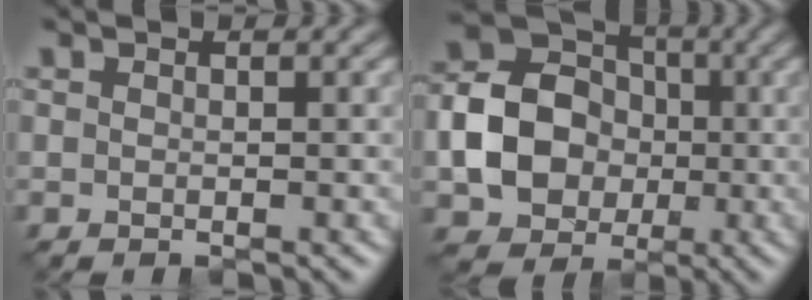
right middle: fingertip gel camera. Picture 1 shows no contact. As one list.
[{"total": 8.3, "force": [-1.4, 6.7, 4.6], "torque": [-0.088, 0.004, -0.040]}]